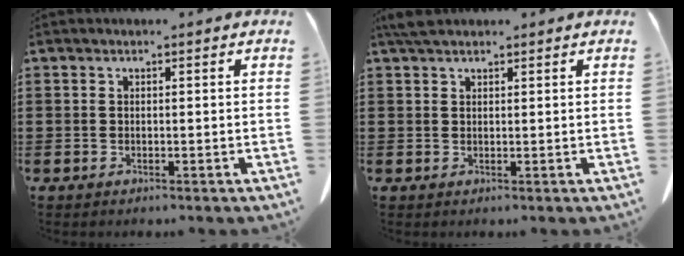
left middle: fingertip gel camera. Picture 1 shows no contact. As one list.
[{"total": 2.3, "force": [1.9, 0.8, 1.2], "torque": [-0.030, 0.004, 0.037]}]